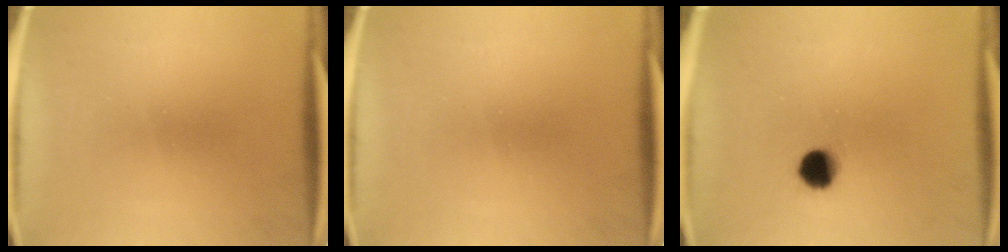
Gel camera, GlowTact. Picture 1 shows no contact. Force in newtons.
{"total": 0.0}
{"total": 5.6}